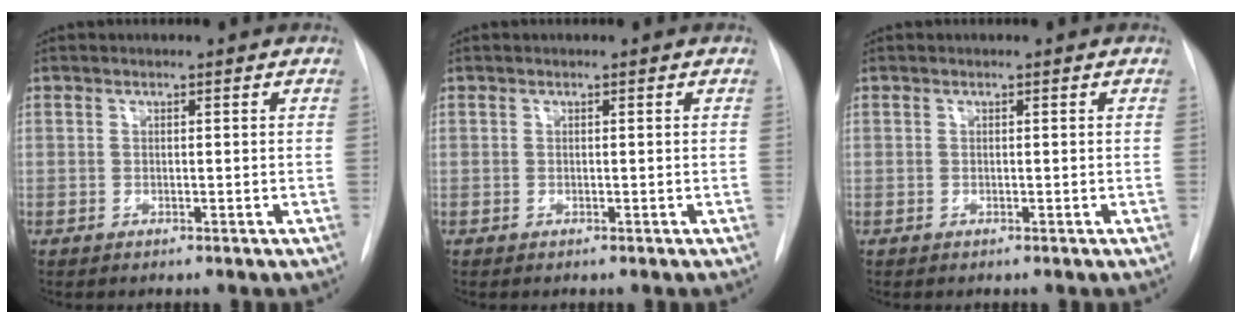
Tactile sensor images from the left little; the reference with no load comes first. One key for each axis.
{"total": 0.0}
{"total": 0.0}